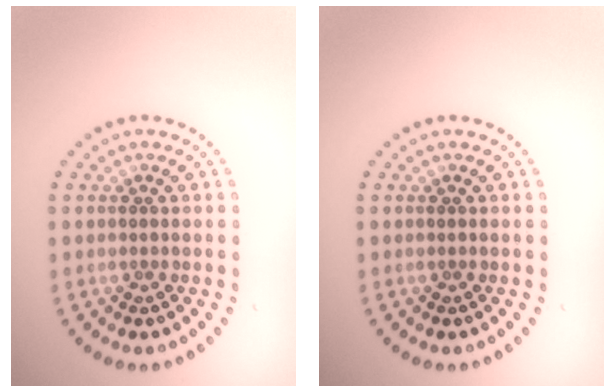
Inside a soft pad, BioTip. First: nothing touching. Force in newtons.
{"total": 0.0}